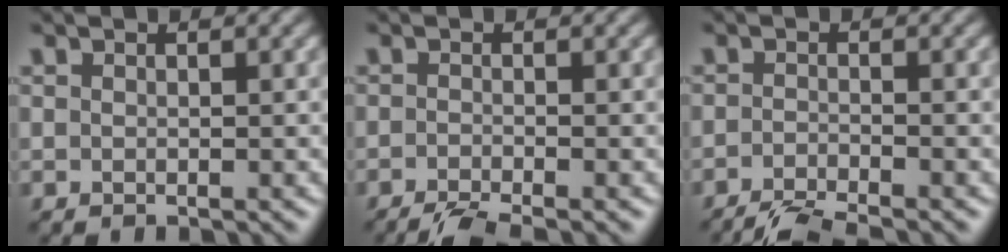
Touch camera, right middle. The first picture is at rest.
{"total": 3.4, "force": [-2.8, 0.4, 1.9], "torque": [-0.029, -0.003, -0.056]}
{"total": 4.4, "force": [-3.9, 0.4, 2.1], "torque": [-0.040, -0.006, -0.078]}